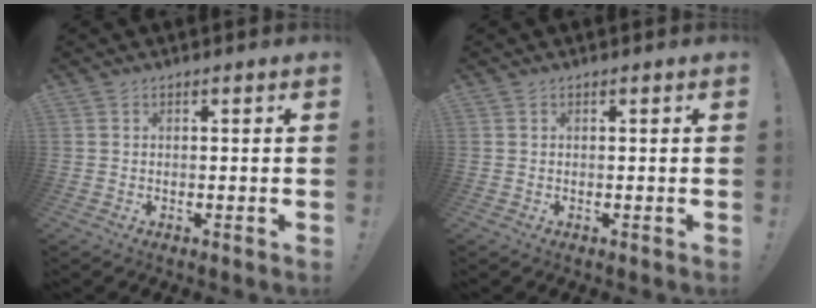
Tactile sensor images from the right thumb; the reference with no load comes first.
{"total": 0.0}